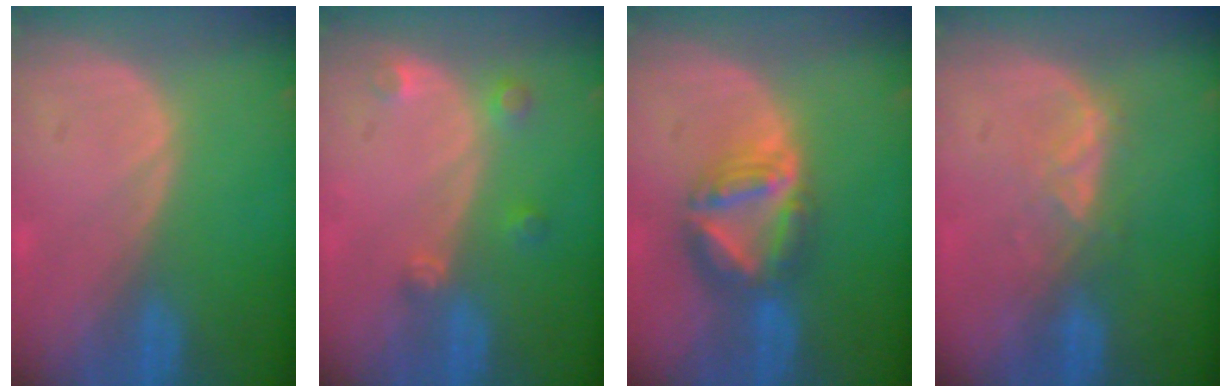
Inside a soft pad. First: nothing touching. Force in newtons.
{"total": 2.7, "press": 2.6, "slide": 0.4}
{"total": 7.7, "press": 6.8, "slide": 3.8}
{"total": 3.4, "press": 3.3, "slide": 0.6}